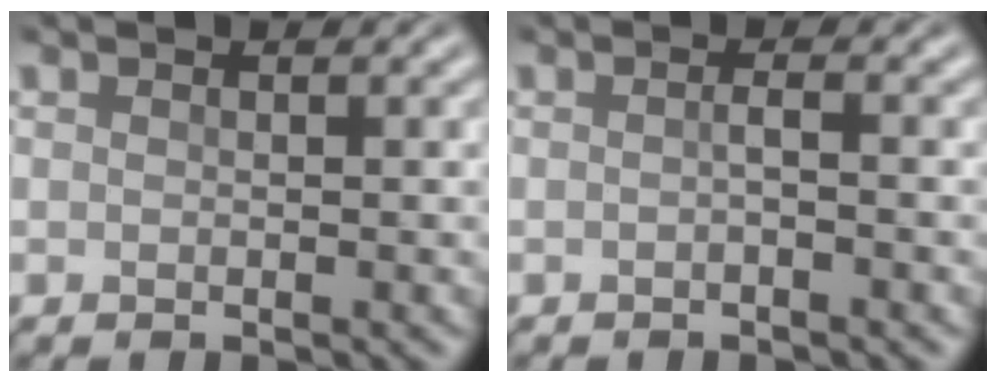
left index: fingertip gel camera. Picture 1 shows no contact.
{"total": 0.8, "force": [-0.3, 0.1, 0.7], "torque": [-0.014, 0.001, -0.005]}